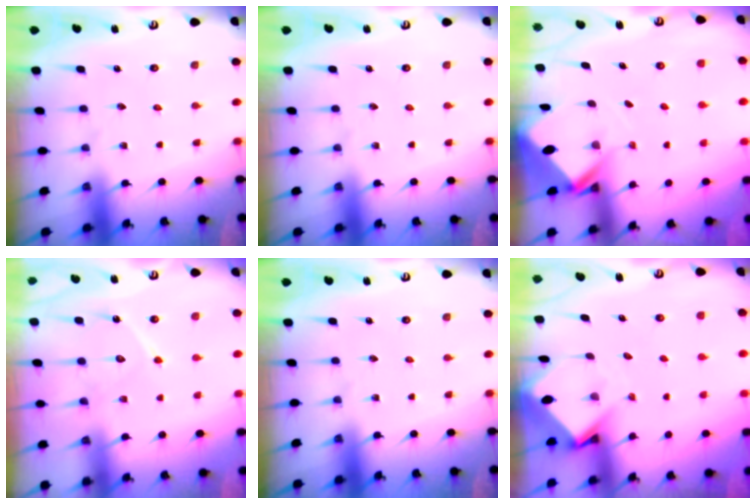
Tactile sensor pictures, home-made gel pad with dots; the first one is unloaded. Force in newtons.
{"total": 0.0}
{"total": 2.7, "press": 2.7, "slide": 0.0}
{"total": 11.4, "press": 11.3, "slide": 0.9}
{"total": 0.0}
{"total": 3.8, "press": 3.8, "slide": 0.3}